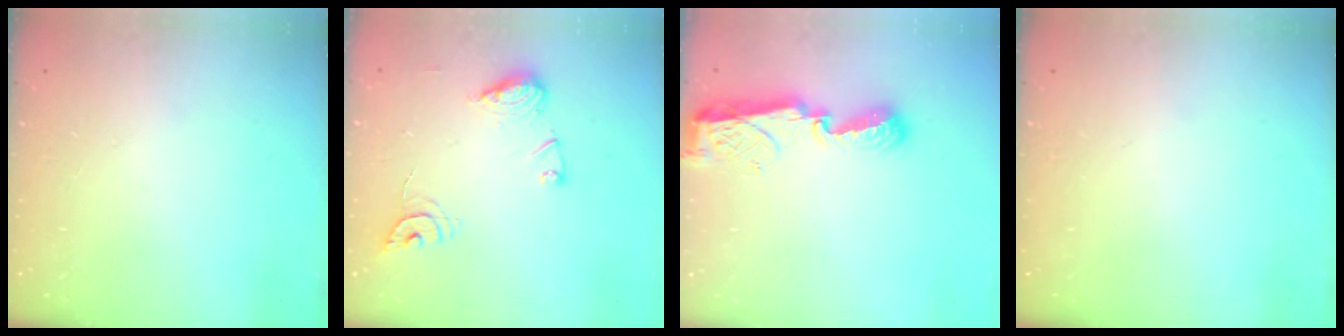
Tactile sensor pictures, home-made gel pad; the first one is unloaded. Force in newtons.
{"total": 10.8, "press": 10.8, "slide": 0.5}
{"total": 7.3, "press": 7.3, "slide": 0.7}
{"total": 0.0}